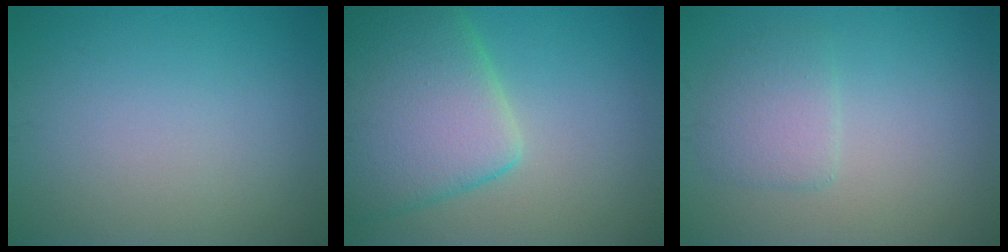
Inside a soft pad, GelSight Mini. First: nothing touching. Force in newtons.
{"total": 9.3, "press": 9.2, "slide": 0.6}
{"total": 2.5, "press": 2.5, "slide": 0.2}